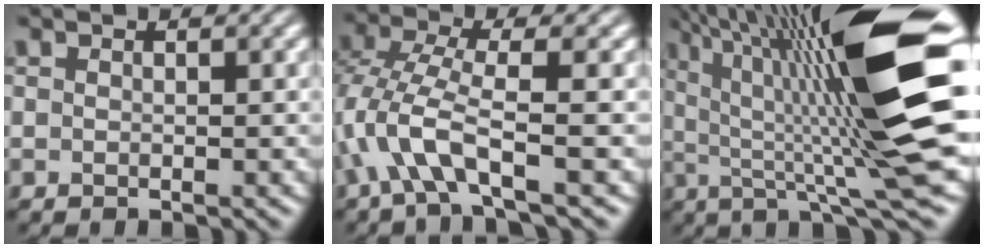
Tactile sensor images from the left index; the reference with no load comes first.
{"total": 5.0, "force": [-2.0, 1.2, 4.4], "torque": [-0.101, 0.008, -0.047]}
{"total": 16.5, "force": [3.8, 2.7, 15.8], "torque": [-0.239, 0.012, 0.066]}